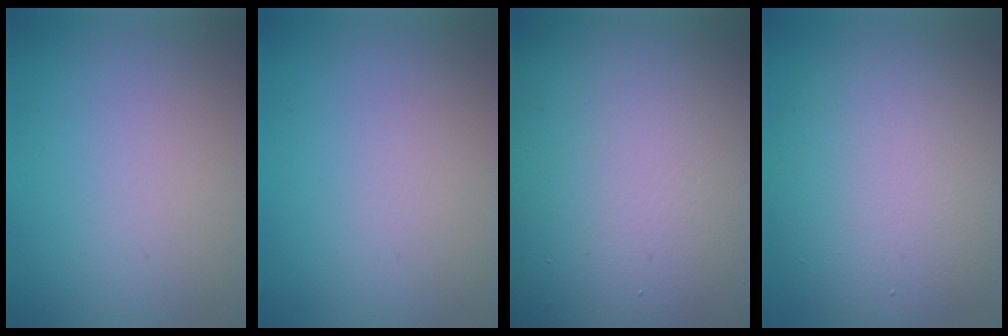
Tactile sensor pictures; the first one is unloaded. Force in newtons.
{"total": 0.0}
{"total": 24.2, "press": 24.2, "slide": 1.2}
{"total": 9.7, "press": 9.6, "slide": 0.7}